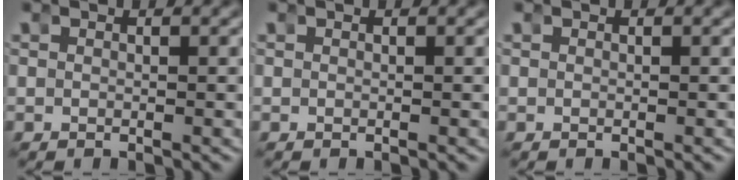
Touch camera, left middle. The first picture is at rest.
{"total": 0.0}
{"total": 0.0}